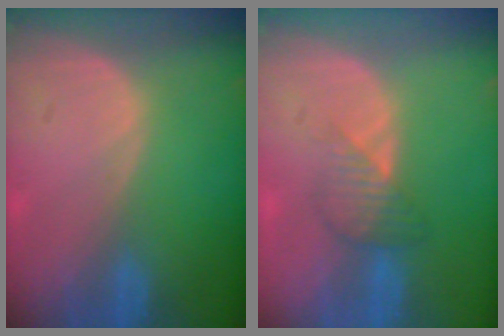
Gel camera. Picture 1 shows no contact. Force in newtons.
{"total": 3.1, "press": 3.1, "slide": 0.5}